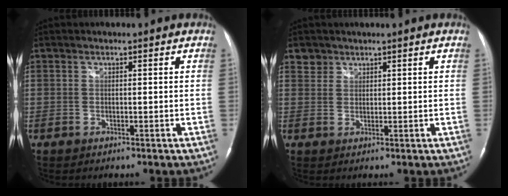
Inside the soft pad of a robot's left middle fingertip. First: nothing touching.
{"total": 2.3, "force": [1.6, 1.6, -0.2], "torque": [0.013, 0.007, 0.023]}